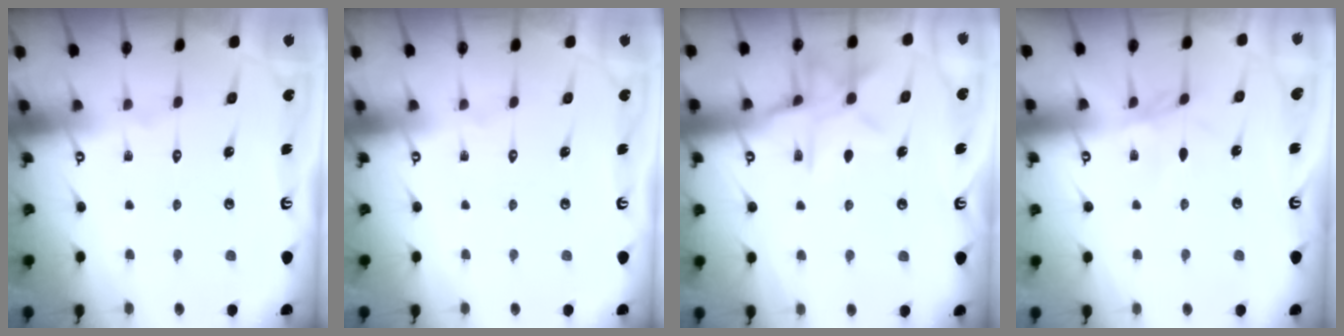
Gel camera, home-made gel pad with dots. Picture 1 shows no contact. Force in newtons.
{"total": 0.0}
{"total": 11.2, "press": 11.2, "slide": 0.9}
{"total": 1.7, "press": 1.7, "slide": 0.5}